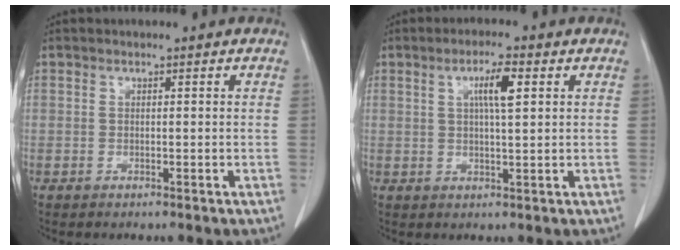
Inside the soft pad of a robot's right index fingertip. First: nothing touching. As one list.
[{"total": 4.8, "force": [1.6, 0.4, 4.5], "torque": [-0.080, 0.002, 0.026]}]